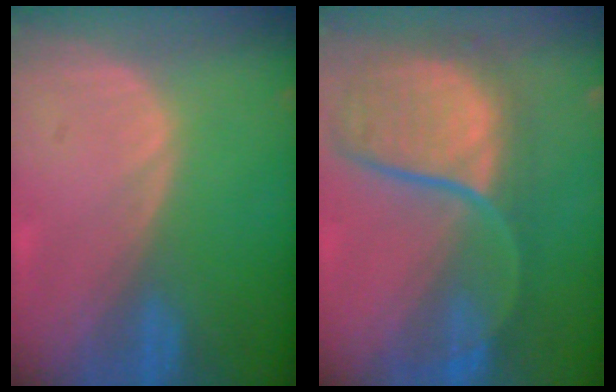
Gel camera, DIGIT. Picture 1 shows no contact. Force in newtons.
{"total": 11.3, "press": 9.9, "slide": 5.5}